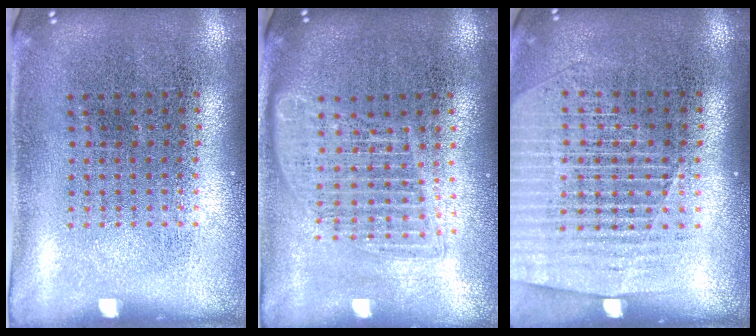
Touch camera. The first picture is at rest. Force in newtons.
{"total": 1.7, "press": 1.5, "slide": 0.8}
{"total": 1.5, "press": 1.4, "slide": 0.5}